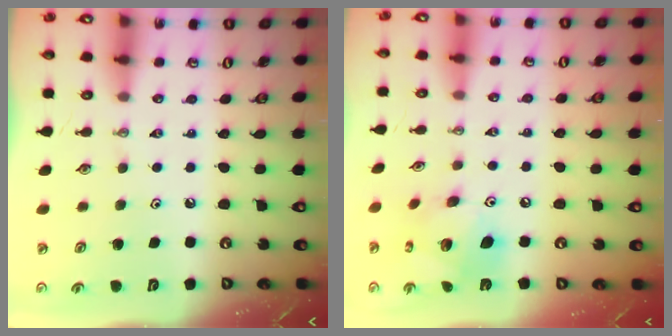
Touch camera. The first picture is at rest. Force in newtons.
{"total": 14.9, "press": 14.8, "slide": 1.3}